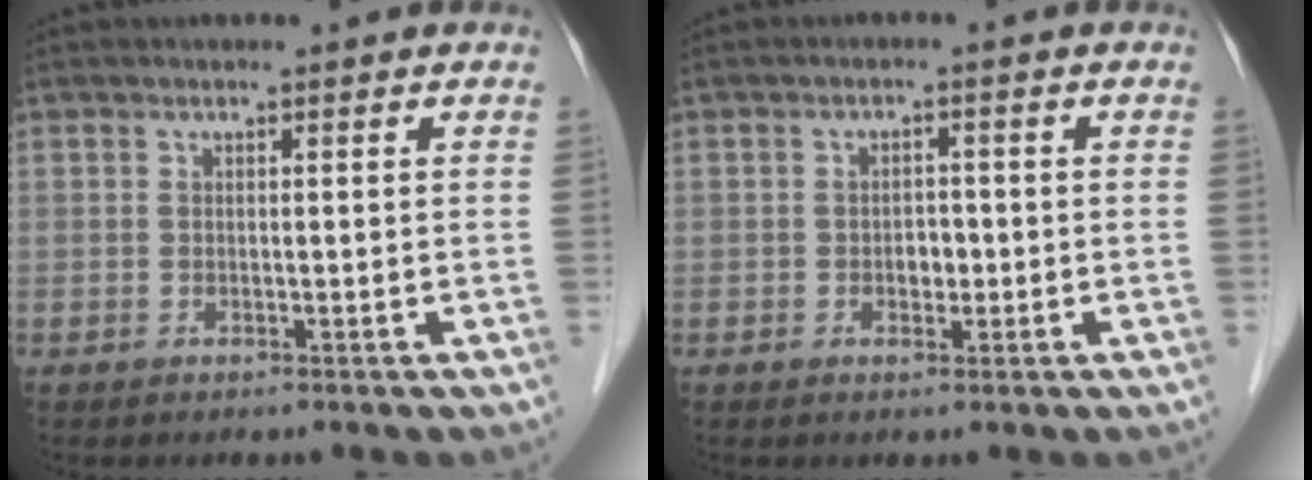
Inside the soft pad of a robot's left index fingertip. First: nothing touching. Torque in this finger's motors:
{"motor_torque": [0.12, -0.01, 0.01, 0.00]}